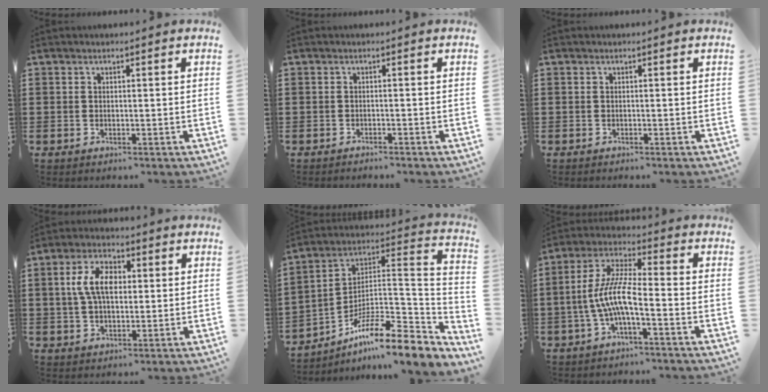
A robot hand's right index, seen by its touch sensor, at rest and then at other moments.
{"total": 0.8, "force": [-0.8, 0.1, 0.0], "torque": [-0.002, 0.003, -0.018]}
{"total": 0.0}
{"total": 6.8, "force": [1.0, 3.7, 5.6], "torque": [-0.123, 0.014, 0.013]}
{"total": 10.6, "force": [-8.2, 1.8, 6.4], "torque": [-0.109, 0.006, -0.165]}
{"total": 8.1, "force": [-2.7, 1.5, 7.5], "torque": [-0.175, -0.015, -0.058]}